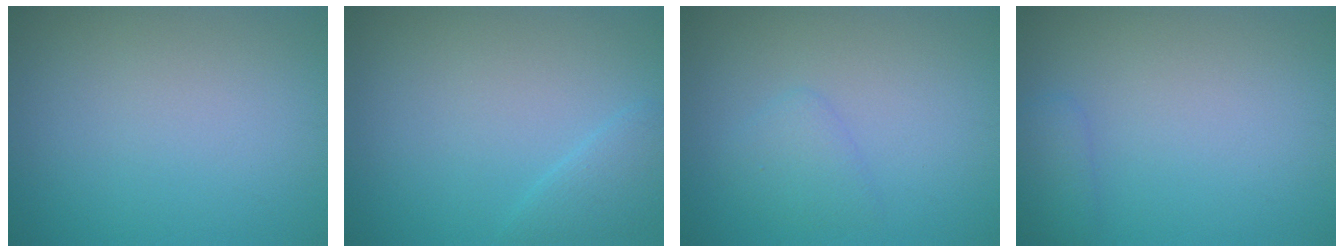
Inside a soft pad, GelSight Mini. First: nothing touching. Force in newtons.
{"total": 1.7, "press": 1.7, "slide": 0.1}
{"total": 1.6, "press": 1.6, "slide": 0.1}
{"total": 1.3, "press": 1.3, "slide": 0.1}